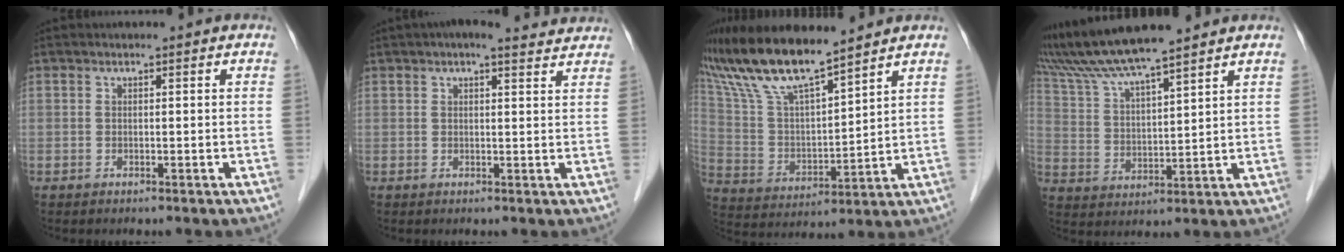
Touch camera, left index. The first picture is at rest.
{"total": 7.2, "force": [6.2, 1.4, 3.4], "torque": [-0.046, 0.022, 0.070]}
{"total": 13.8, "force": [11.8, 1.0, 7.0], "torque": [-0.152, 0.005, 0.235]}
{"total": 12.1, "force": [10.6, -0.4, 5.7], "torque": [-0.118, 0.027, 0.201]}